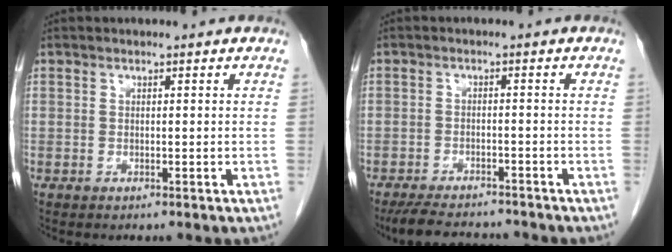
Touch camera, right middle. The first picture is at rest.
{"total": 7.9, "force": [-7.3, 1.5, 2.7], "torque": [-0.049, -0.010, -0.114]}